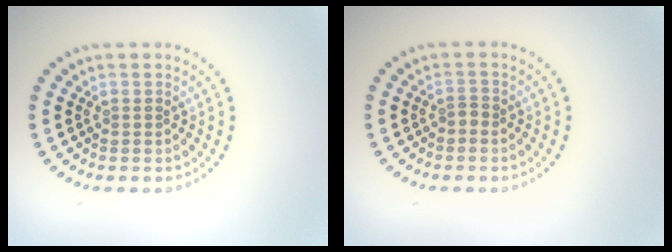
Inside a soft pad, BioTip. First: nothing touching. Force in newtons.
{"total": 0.9, "press": 0.5, "slide": 0.8}